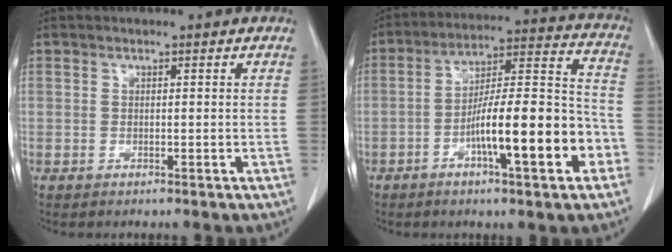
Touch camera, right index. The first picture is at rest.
{"total": 16.6, "force": [-6.2, 2.5, 15.2], "torque": [-0.237, 0.016, -0.095]}